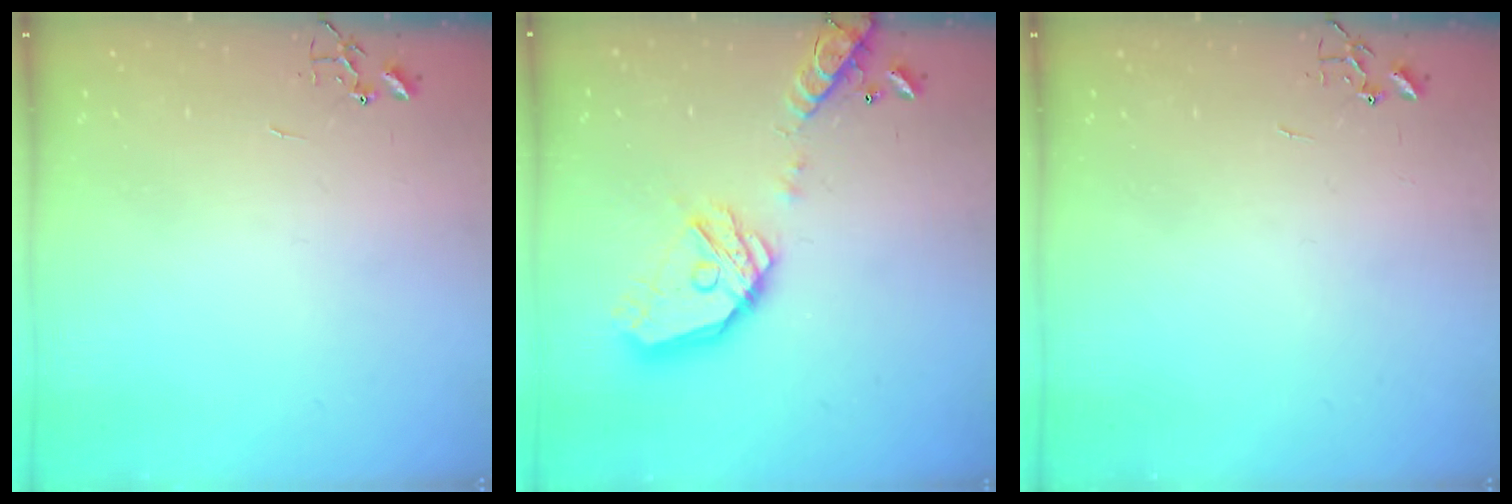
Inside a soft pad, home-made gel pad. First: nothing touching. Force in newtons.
{"total": 19.0, "press": 18.9, "slide": 2.0}
{"total": 0.0}